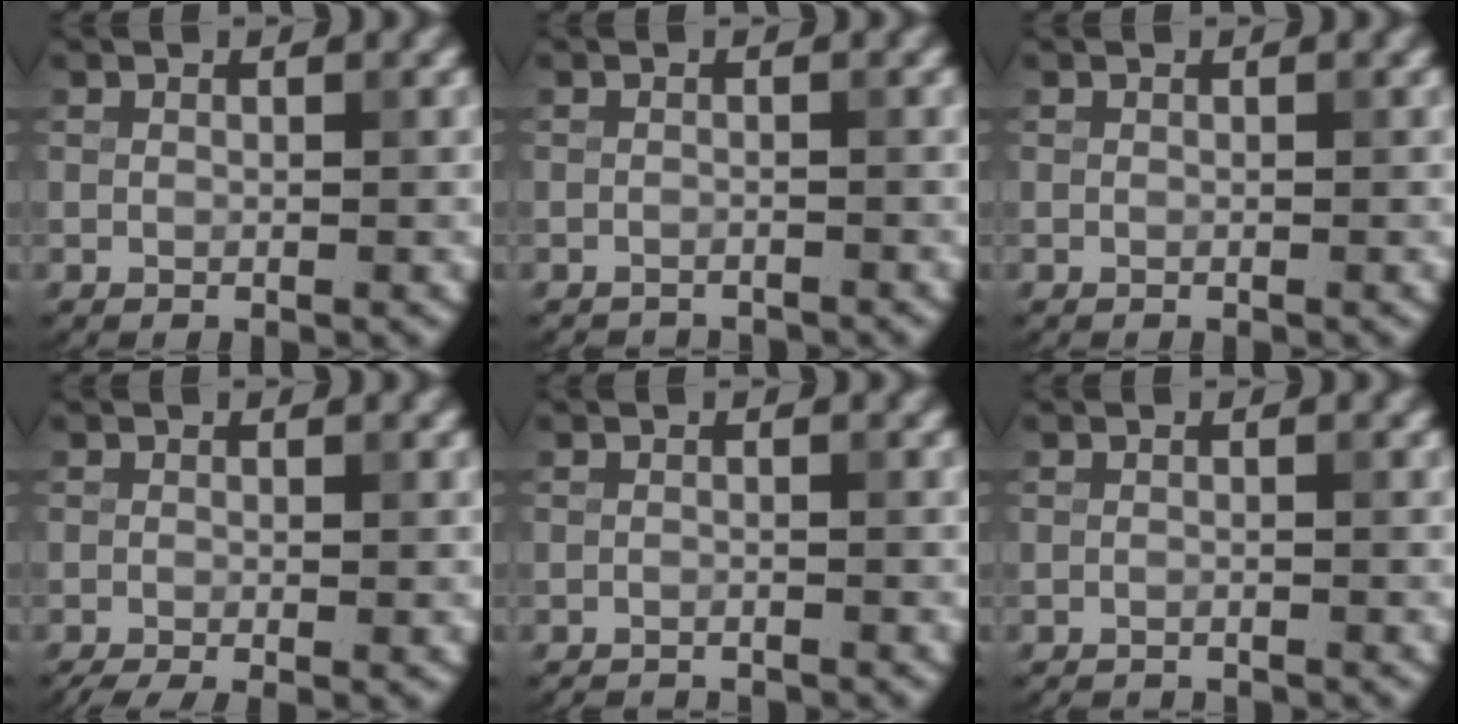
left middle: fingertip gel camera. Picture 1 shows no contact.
{"total": 2.4, "force": [-2.4, 0.2, 0.1], "torque": [0.003, -0.010, -0.036]}
{"total": 0.0}
{"total": 2.6, "force": [-1.8, 0.6, 1.9], "torque": [-0.027, -0.010, -0.035]}
{"total": 3.0, "force": [-2.9, 0.3, 0.6], "torque": [-0.009, -0.009, -0.044]}
{"total": 2.3, "force": [-2.3, 0.2, 0.4], "torque": [0.001, -0.010, -0.033]}